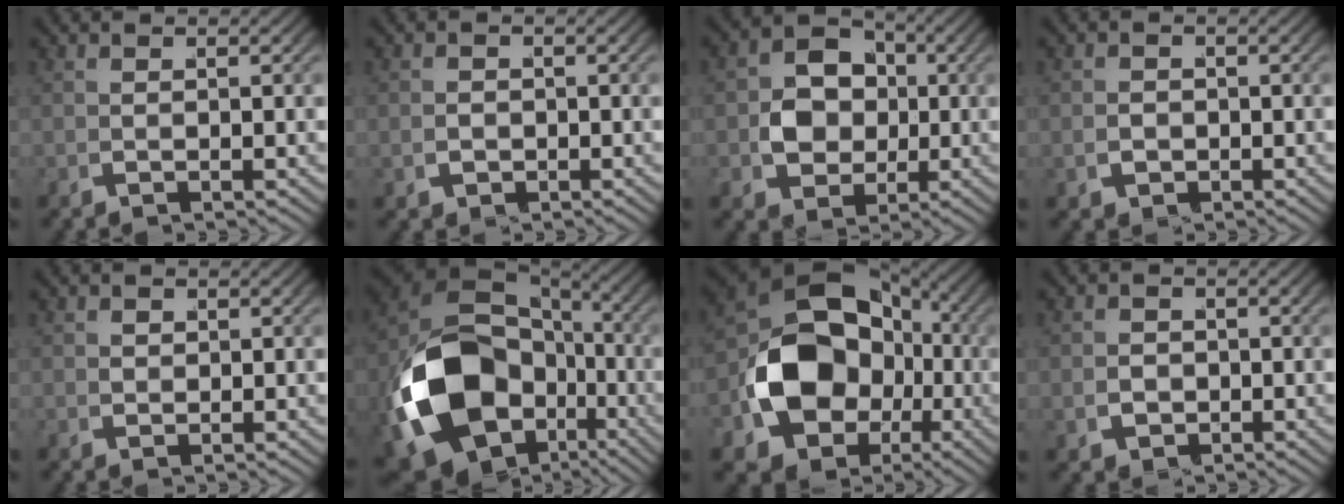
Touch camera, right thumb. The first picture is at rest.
{"total": 1.5, "force": [-0.4, 1.4, 0.4], "torque": [-0.009, -0.006, -0.002]}
{"total": 7.5, "force": [0.4, 6.2, 4.3], "torque": [-0.082, -0.018, 0.018]}
{"total": 1.8, "force": [-0.4, 1.7, 0.5], "torque": [-0.011, -0.007, -0.002]}
{"total": 1.0, "force": [0.7, 0.7, 0.3], "torque": [-0.010, -0.009, 0.021]}
{"total": 18.4, "force": [-2.4, 12.9, 13.0], "torque": [-0.307, -0.070, -0.001]}
{"total": 15.7, "force": [-1.8, 11.9, 10.1], "torque": [-0.222, -0.058, -0.003]}
{"total": 2.5, "force": [-0.5, 2.3, 0.8], "torque": [-0.018, -0.011, -0.001]}